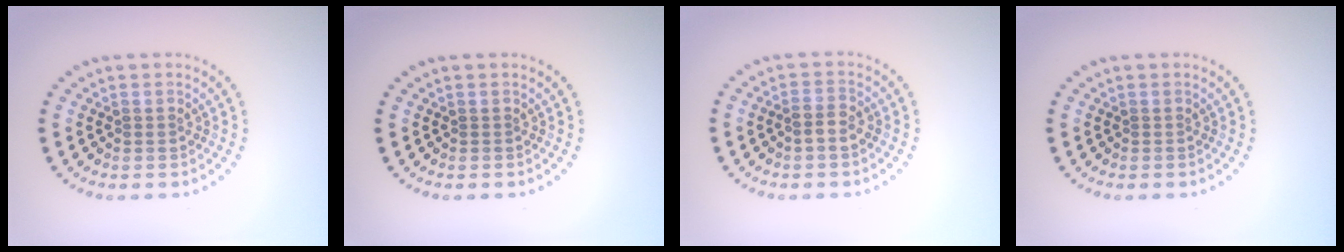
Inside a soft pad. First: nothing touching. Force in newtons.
{"total": 0.0}
{"total": 1.7, "press": 1.6, "slide": 0.5}
{"total": 0.0}